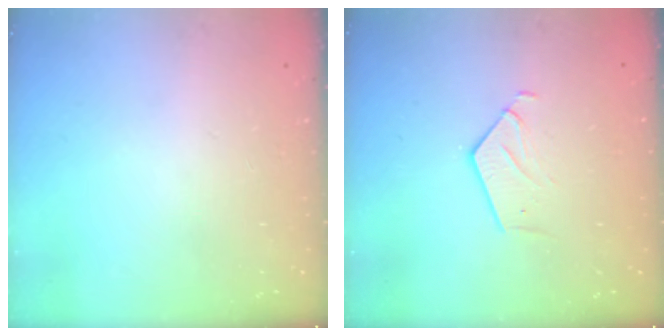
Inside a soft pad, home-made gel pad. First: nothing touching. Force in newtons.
{"total": 3.0, "press": 3.0, "slide": 0.2}